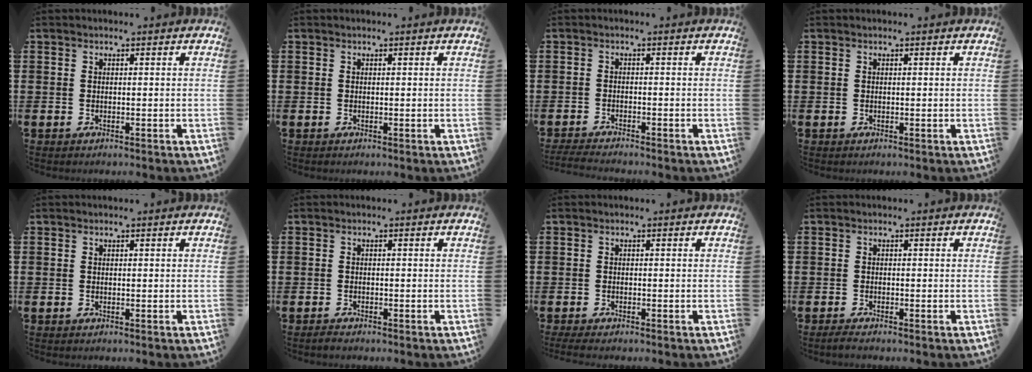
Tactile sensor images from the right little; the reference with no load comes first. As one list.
[{"total": 0.0}, {"total": 1.7, "force": [-1.6, -0.1, 0.4], "torque": [-0.007, 0.003, -0.032]}, {"total": 0.0}, {"total": 0.0}, {"total": 0.6, "force": [-0.5, 0.2, 0.2], "torque": [-0.006, -0.002, -0.011]}, {"total": 1.0, "force": [-0.7, 0.1, 0.7], "torque": [-0.011, -0.002, -0.014]}, {"total": 1.0, "force": [-0.7, 0.1, 0.7], "torque": [-0.012, -0.003, -0.014]}]